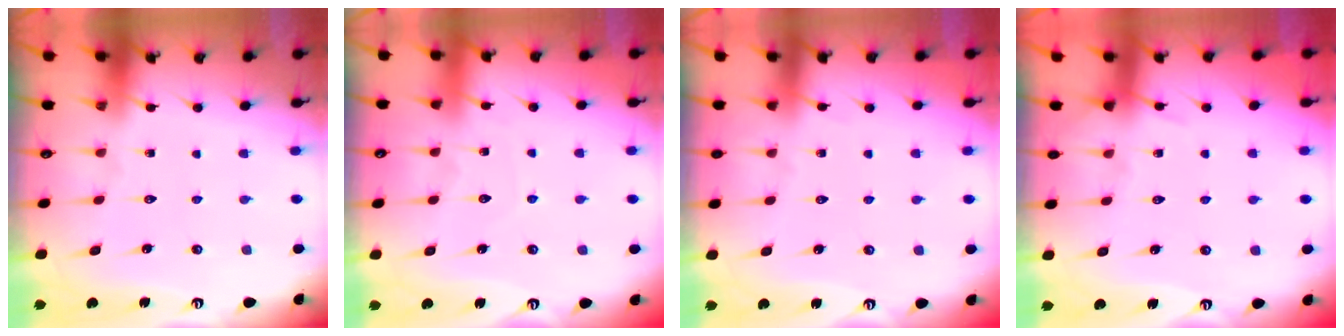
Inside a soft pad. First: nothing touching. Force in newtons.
{"total": 4.4, "press": 4.4, "slide": 0.5}
{"total": 2.6, "press": 2.6, "slide": 0.4}
{"total": 3.8, "press": 3.7, "slide": 0.6}